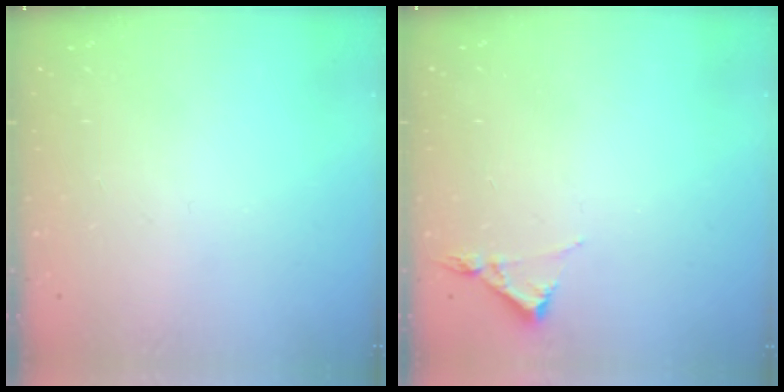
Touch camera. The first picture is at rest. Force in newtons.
{"total": 3.2, "press": 3.2, "slide": 0.5}